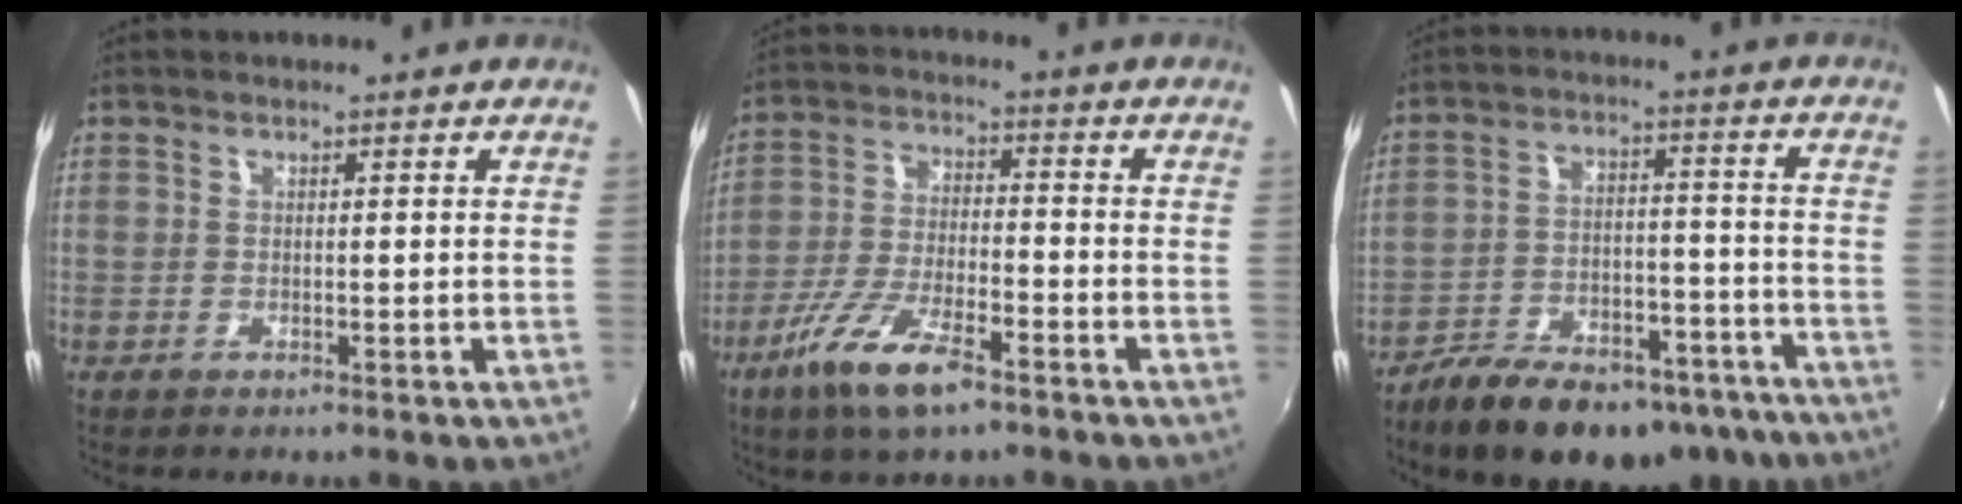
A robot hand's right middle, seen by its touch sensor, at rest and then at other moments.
{"total": 11.7, "force": [-7.3, 3.1, 8.5], "torque": [-0.183, -0.017, -0.139]}
{"total": 20.4, "force": [-15.6, 8.8, 9.8], "torque": [-0.179, 0.001, -0.214]}